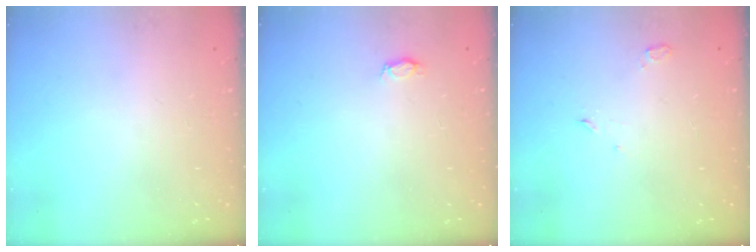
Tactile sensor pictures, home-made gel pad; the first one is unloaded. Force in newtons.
{"total": 3.7, "press": 3.6, "slide": 0.5}
{"total": 2.7, "press": 2.6, "slide": 0.8}